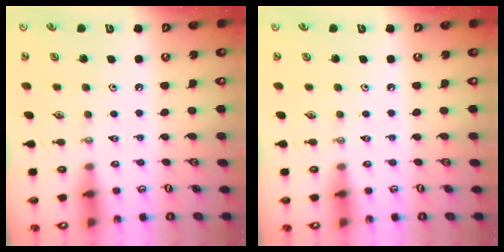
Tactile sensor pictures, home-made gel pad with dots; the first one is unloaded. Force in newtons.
{"total": 0.0}